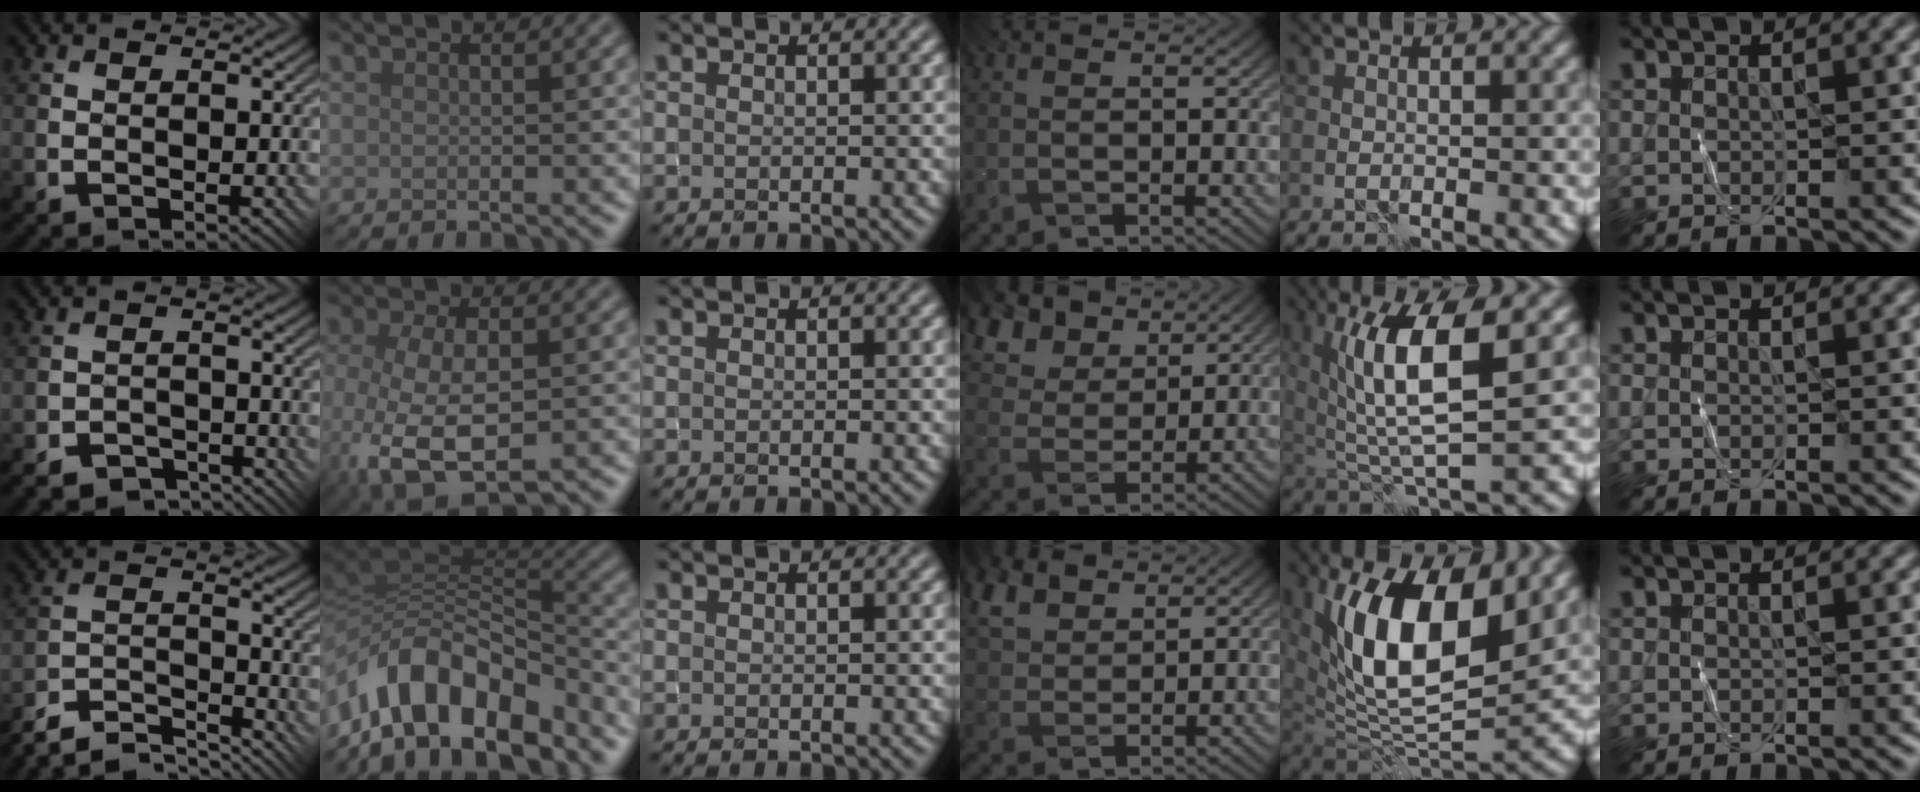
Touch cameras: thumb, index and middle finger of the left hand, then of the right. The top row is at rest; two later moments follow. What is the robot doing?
{"motion": "fold", "object": "shorts"}